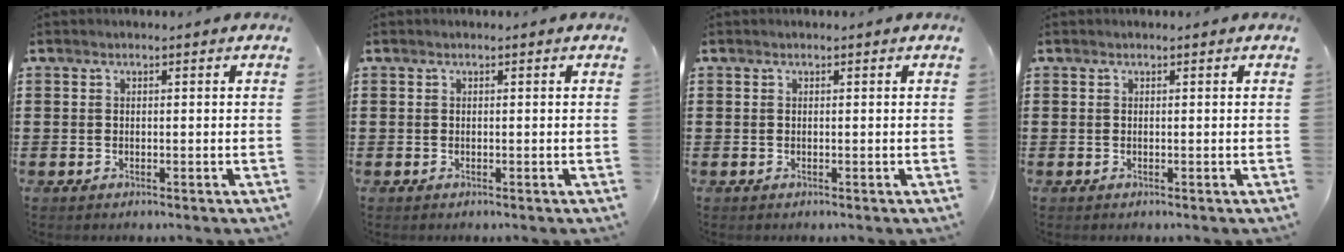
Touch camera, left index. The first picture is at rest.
{"total": 0.0}
{"total": 0.0}
{"total": 0.0}